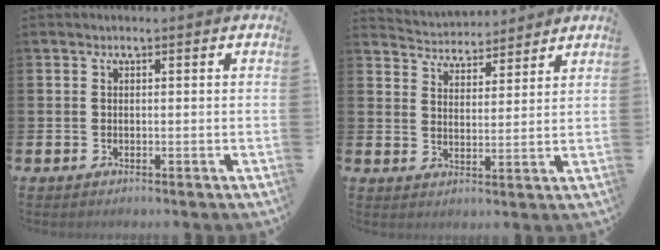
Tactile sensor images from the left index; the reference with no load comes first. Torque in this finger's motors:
{"motor_torque": [0.99, -1.15, 0.24, 0.05]}